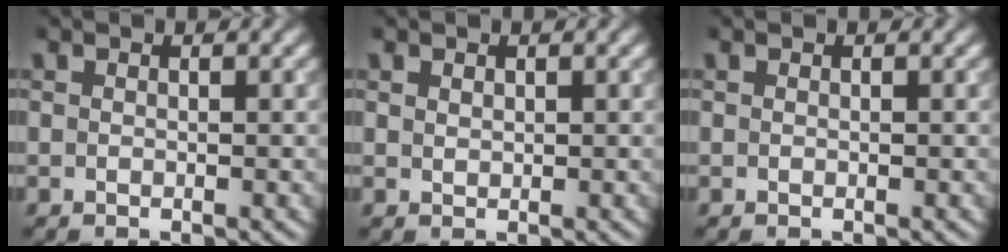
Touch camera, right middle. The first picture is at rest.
{"total": 0.6, "force": [0.4, 0.3, 0.2], "torque": [-0.005, -0.001, 0.010]}
{"total": 0.0}